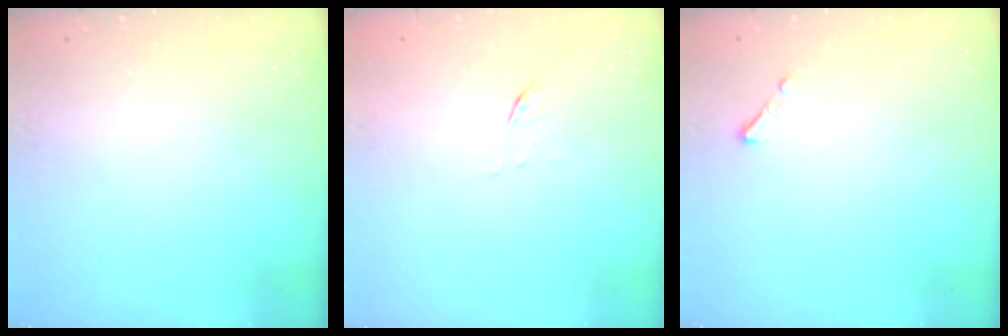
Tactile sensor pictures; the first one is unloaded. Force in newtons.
{"total": 5.2, "press": 5.1, "slide": 0.7}
{"total": 2.5, "press": 2.5, "slide": 0.3}